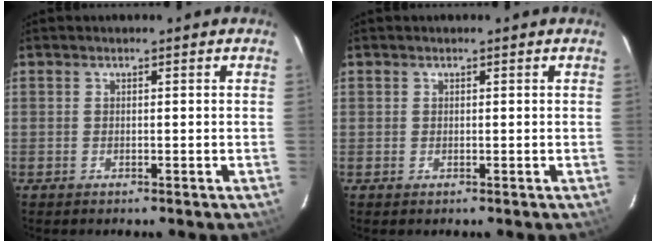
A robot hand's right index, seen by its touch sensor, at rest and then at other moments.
{"total": 0.7, "force": [0.1, 0.7, -0.1], "torque": [0.005, 0.002, 0.000]}